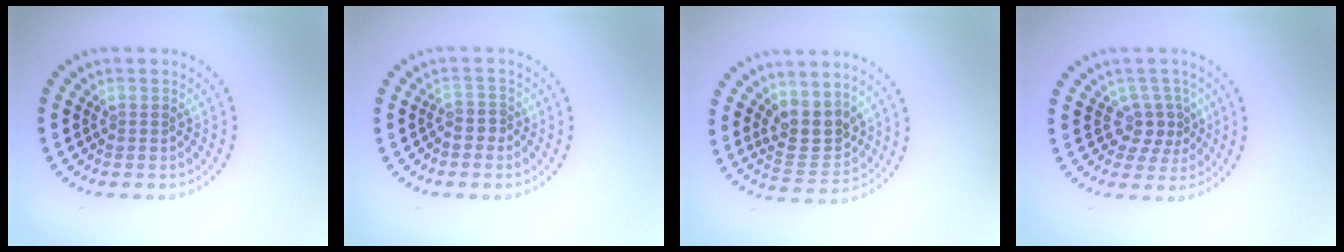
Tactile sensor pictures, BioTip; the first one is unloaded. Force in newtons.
{"total": 1.2, "press": 0.8, "slide": 0.8}
{"total": 3.4, "press": 3.0, "slide": 1.6}
{"total": 2.4, "press": 1.9, "slide": 1.5}